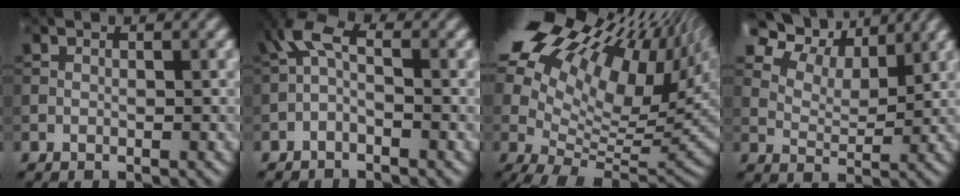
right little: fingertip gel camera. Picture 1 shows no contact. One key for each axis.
{"total": 3.1, "fx": -1.0, "fy": 1.4, "fz": 2.5, "tx": -0.058, "ty": 0.009, "tz": -0.035}
{"total": 19.5, "fx": 9.4, "fy": 8.8, "fz": 14.7, "tx": -0.257, "ty": 0.038, "tz": 0.170}
{"total": 10.3, "fx": 7.1, "fy": 5.2, "fz": 5.4, "tx": -0.106, "ty": 0.010, "tz": 0.117}